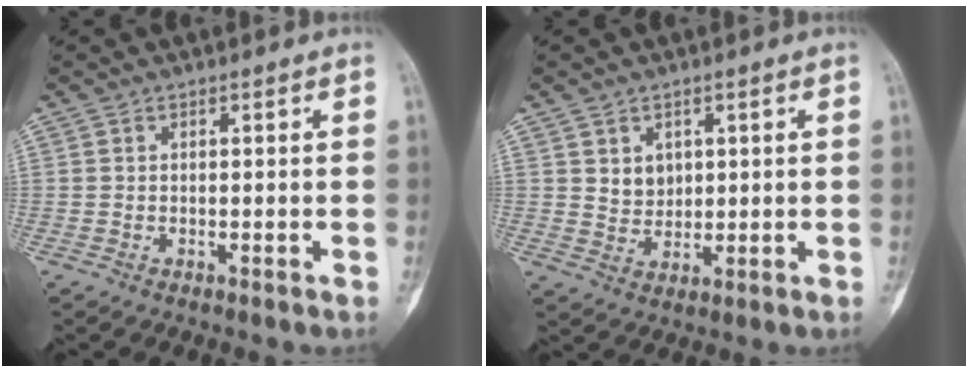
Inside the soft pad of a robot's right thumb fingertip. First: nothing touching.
{"total": 4.0, "force": [1.4, 3.3, 1.7], "torque": [-0.009, -0.012, 0.032]}